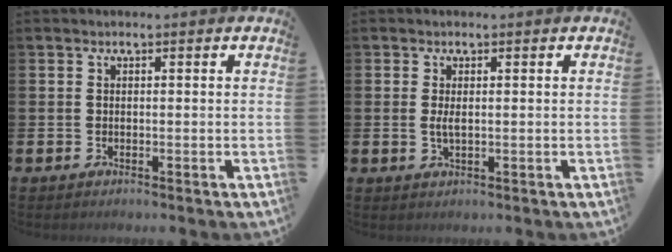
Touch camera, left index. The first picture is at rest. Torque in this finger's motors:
{"motor_torque": [0.60, -0.15, 0.34, 0.11]}